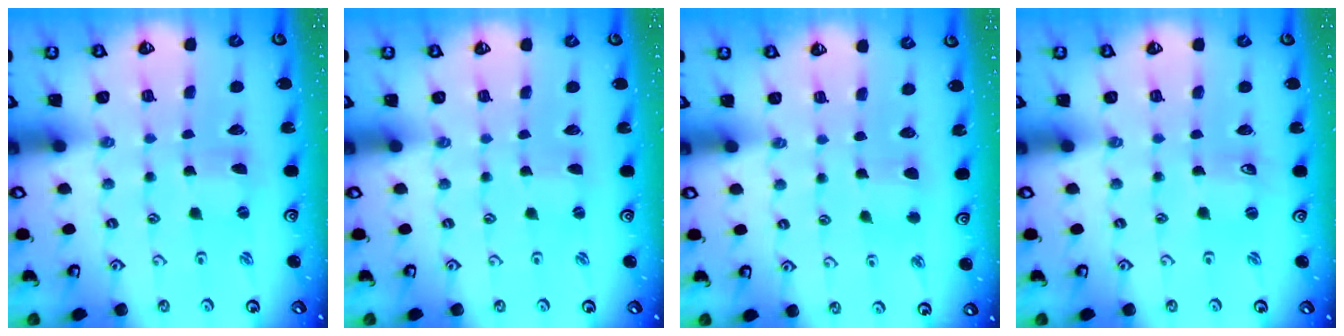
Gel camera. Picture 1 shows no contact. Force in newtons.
{"total": 0.7, "press": 0.7, "slide": 0.1}
{"total": 2.9, "press": 2.9, "slide": 0.5}
{"total": 1.2, "press": 1.2, "slide": 0.1}